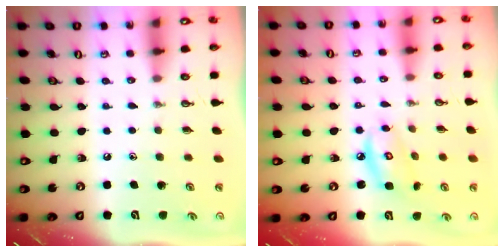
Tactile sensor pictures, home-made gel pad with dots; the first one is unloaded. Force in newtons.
{"total": 7.0, "press": 7.0, "slide": 0.5}